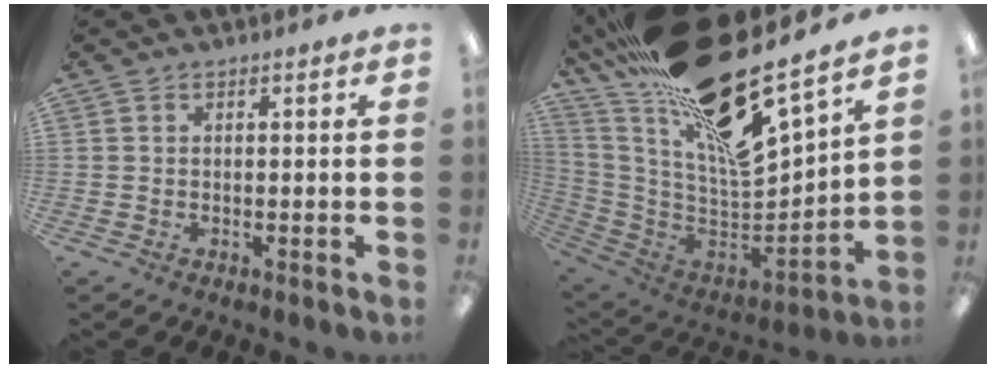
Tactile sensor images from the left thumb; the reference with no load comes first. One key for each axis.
{"total": 27.1, "fx": 19.2, "fy": 6.8, "fz": 18.0, "tx": -0.288, "ty": -0.142, "tz": 0.323}